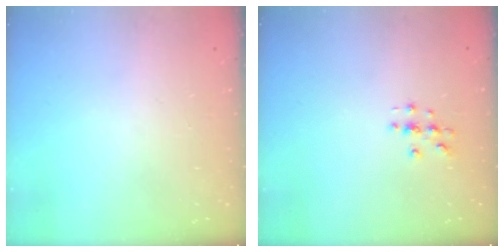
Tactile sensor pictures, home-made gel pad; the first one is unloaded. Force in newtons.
{"total": 2.7, "press": 2.7, "slide": 0.3}